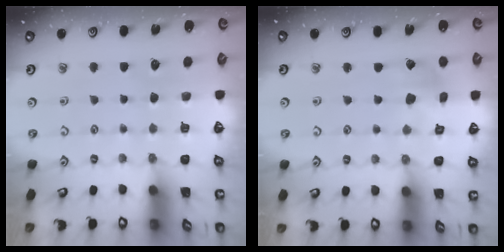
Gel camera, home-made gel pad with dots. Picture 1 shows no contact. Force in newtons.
{"total": 4.1, "press": 4.0, "slide": 0.6}